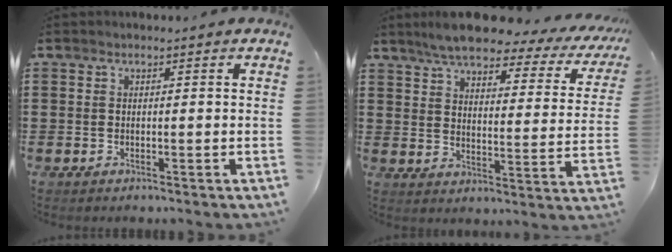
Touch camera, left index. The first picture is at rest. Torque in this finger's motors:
{"motor_torque": [0.26, -1.75, 1.05, 0.21]}